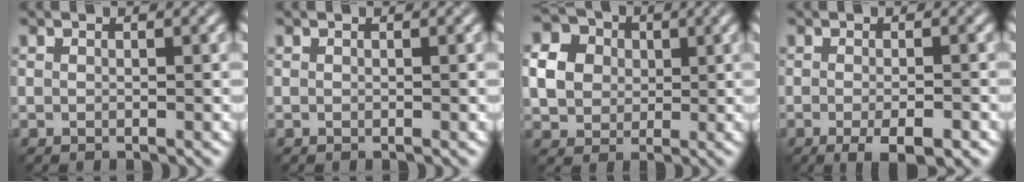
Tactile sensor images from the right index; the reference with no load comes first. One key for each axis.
{"total": 0.0}
{"total": 3.8, "fx": 0.3, "fy": 3.6, "fz": 1.3, "tx": -0.037, "ty": 0.017, "tz": 0.012}
{"total": 3.9, "fx": -2.3, "fy": 0.6, "fz": 3.2, "tx": -0.050, "ty": 0.002, "tz": -0.020}